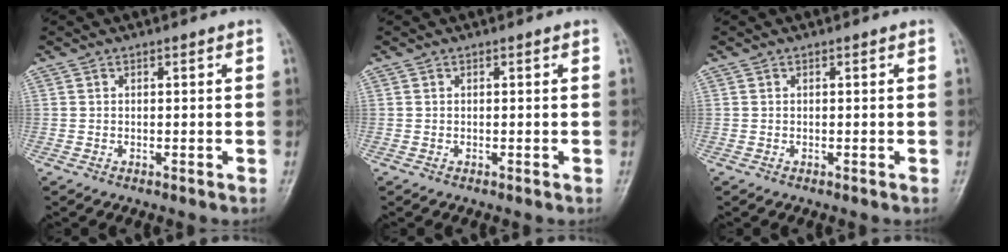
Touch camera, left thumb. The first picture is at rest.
{"total": 0.0}
{"total": 0.0}